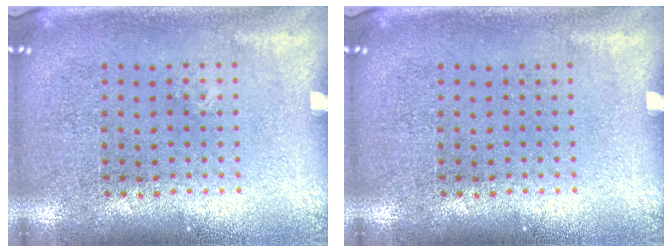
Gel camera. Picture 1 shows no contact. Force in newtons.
{"total": 0.0}